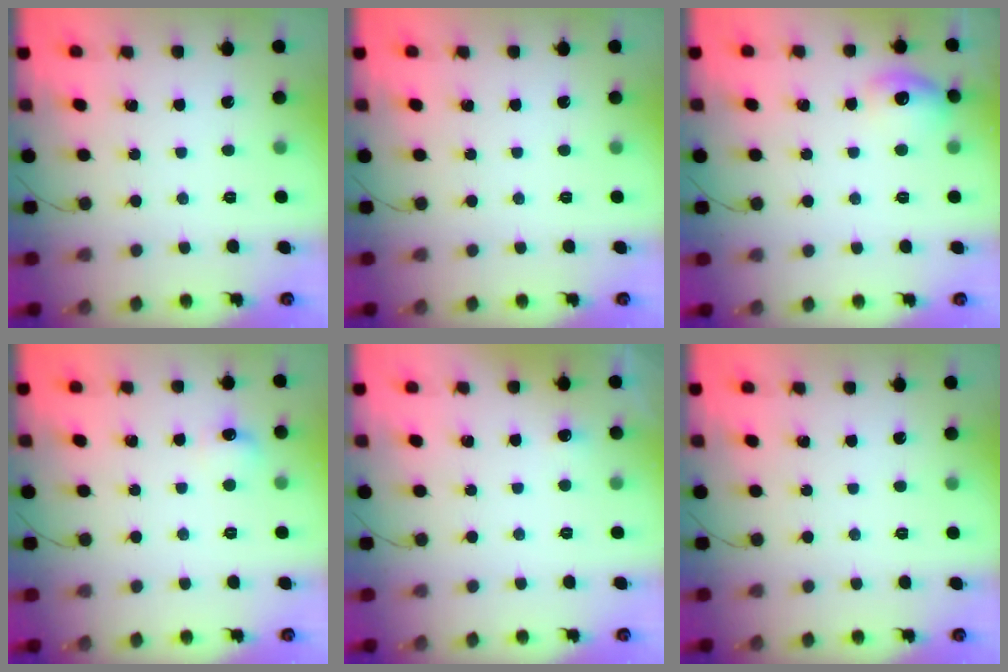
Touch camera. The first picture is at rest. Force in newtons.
{"total": 0.0}
{"total": 10.1, "press": 10.0, "slide": 1.0}
{"total": 6.6, "press": 6.3, "slide": 1.7}
{"total": 10.2, "press": 2.6, "slide": 9.8}
{"total": 0.0}